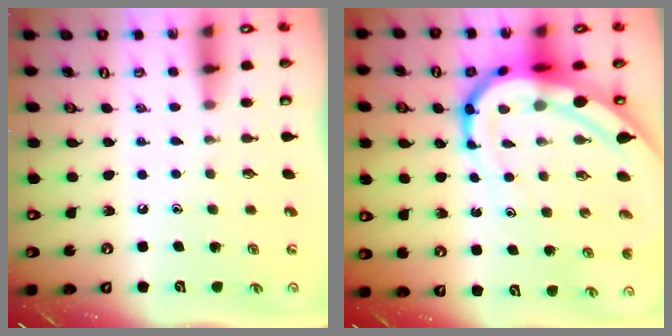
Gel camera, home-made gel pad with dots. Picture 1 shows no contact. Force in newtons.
{"total": 13.9, "press": 13.8, "slide": 1.3}